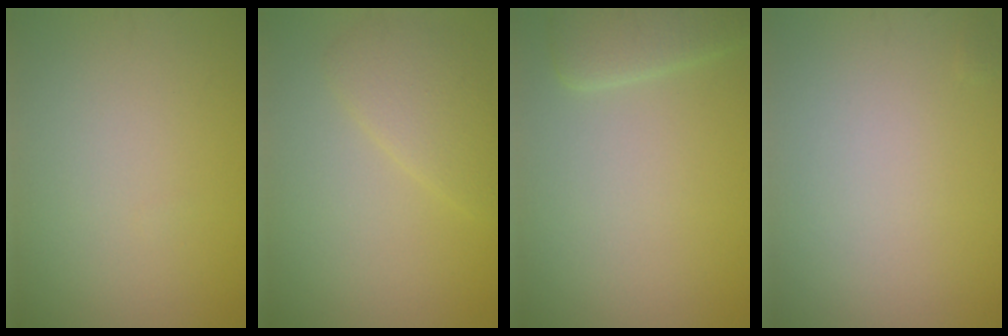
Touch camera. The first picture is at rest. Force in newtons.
{"total": 2.7, "press": 2.7, "slide": 0.1}
{"total": 2.9, "press": 2.9, "slide": 0.3}
{"total": 0.0}